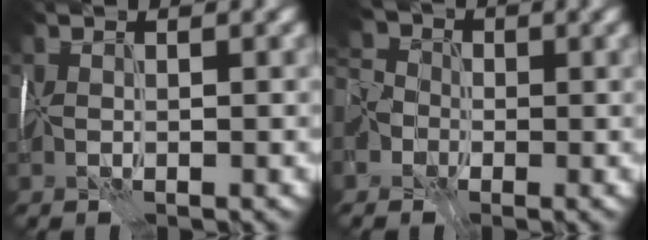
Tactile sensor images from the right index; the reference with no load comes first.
{"total": 7.0, "force": [-2.4, 5.6, 3.6], "torque": [-0.080, 0.004, -0.070]}